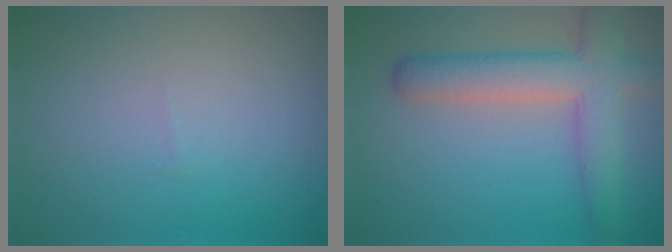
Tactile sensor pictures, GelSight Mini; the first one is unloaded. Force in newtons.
{"total": 5.7, "press": 5.7, "slide": 0.3}